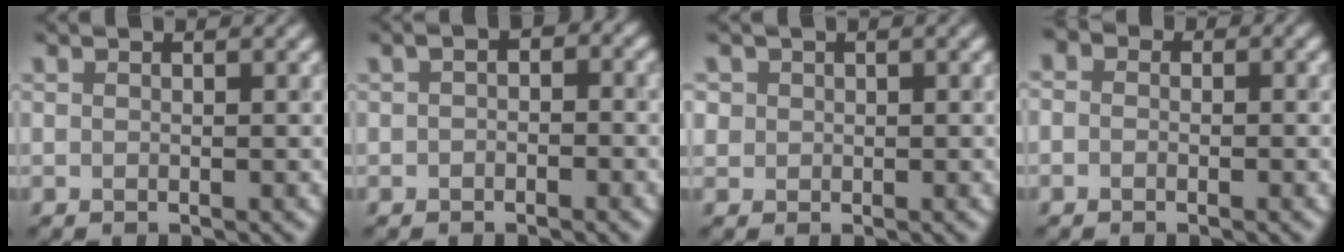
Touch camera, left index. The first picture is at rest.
{"total": 1.6, "force": [-0.3, 1.1, 1.2], "torque": [-0.022, 0.007, -0.010]}
{"total": 1.4, "force": [0.4, 1.2, 0.4], "torque": [-0.007, 0.010, 0.013]}
{"total": 2.5, "force": [0.4, 2.0, 1.5], "torque": [-0.008, 0.011, -0.031]}